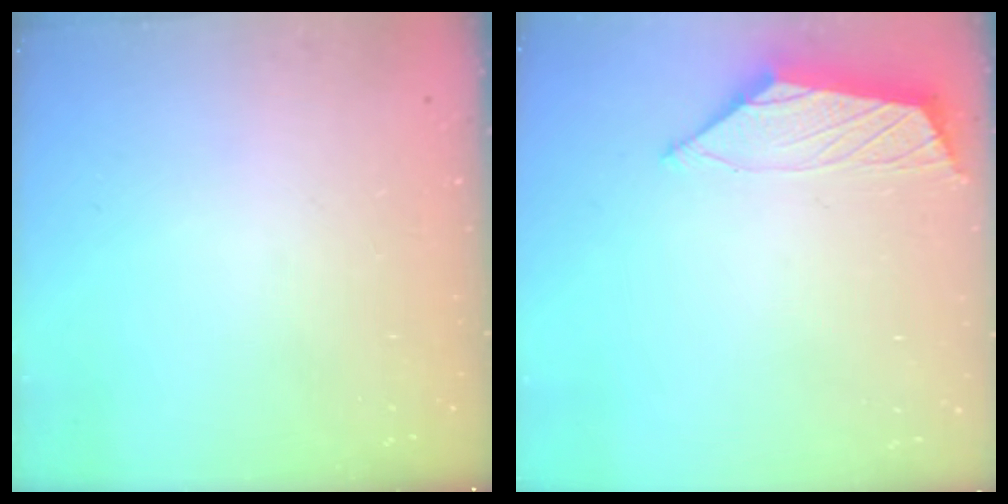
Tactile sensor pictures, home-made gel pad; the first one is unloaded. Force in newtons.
{"total": 2.0, "press": 1.9, "slide": 0.7}